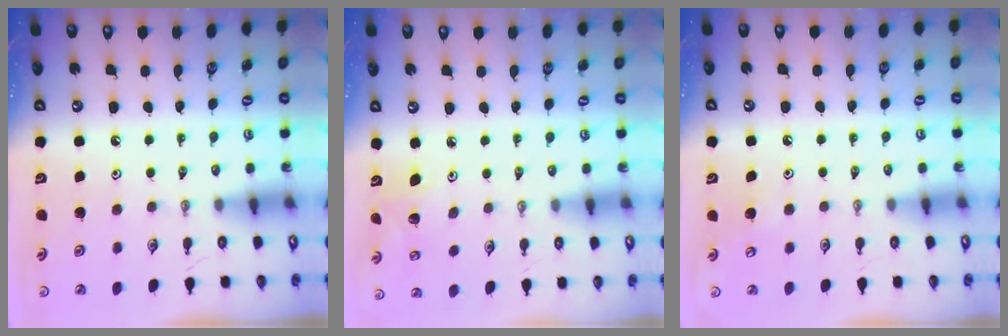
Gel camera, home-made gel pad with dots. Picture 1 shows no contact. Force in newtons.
{"total": 5.0, "press": 4.5, "slide": 2.2}
{"total": 4.4, "press": 4.4, "slide": 0.5}